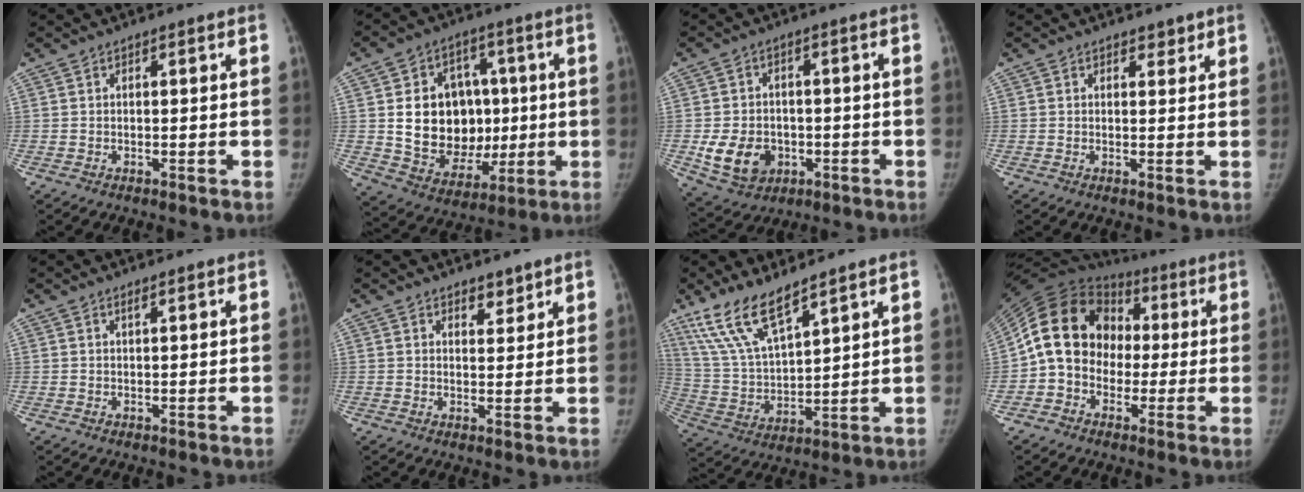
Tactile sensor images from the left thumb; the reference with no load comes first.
{"total": 18.2, "force": [0.7, 14.1, 11.5], "torque": [-0.133, 0.006, 0.036]}
{"total": 9.8, "force": [-2.4, 7.7, 5.5], "torque": [-0.078, 0.008, -0.027]}
{"total": 1.5, "force": [1.2, 0.9, 0.3], "torque": [0.010, -0.008, 0.013]}
{"total": 0.7, "force": [0.6, 0.1, 0.5], "torque": [-0.008, -0.003, 0.010]}
{"total": 2.9, "force": [2.3, 1.5, 0.9], "torque": [0.003, -0.017, 0.035]}
{"total": 12.9, "force": [9.6, 3.5, 7.9], "torque": [-0.150, -0.044, 0.204]}
{"total": 16.6, "force": [-0.1, 13.6, 9.5], "torque": [-0.154, 0.041, -0.009]}